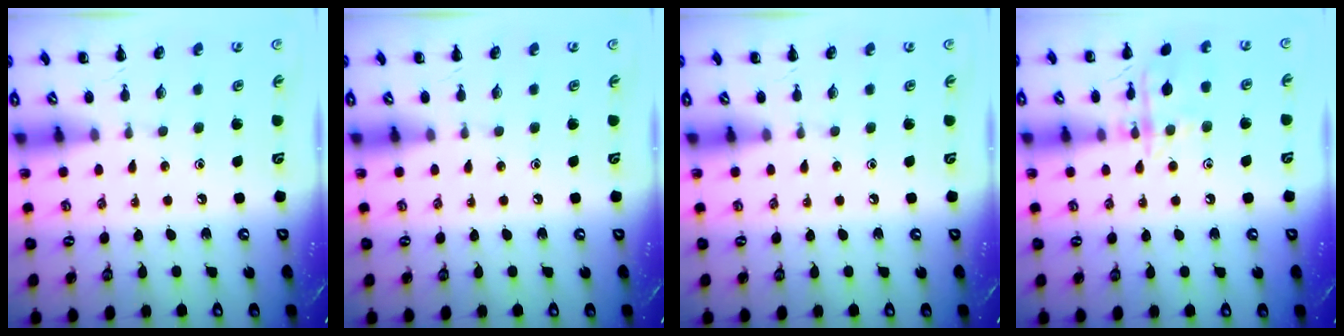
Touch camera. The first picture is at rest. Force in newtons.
{"total": 0.0}
{"total": 0.0}
{"total": 11.7, "press": 11.7, "slide": 0.6}